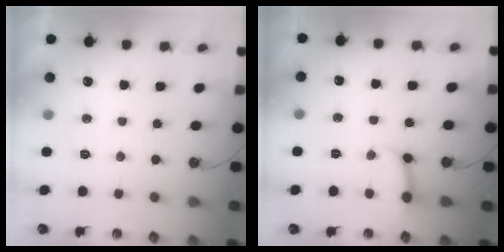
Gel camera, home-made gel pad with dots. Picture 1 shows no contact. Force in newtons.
{"total": 7.2, "press": 7.2, "slide": 0.8}